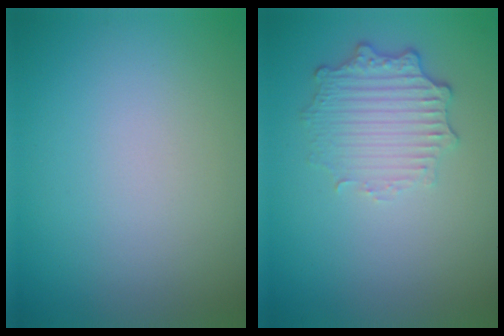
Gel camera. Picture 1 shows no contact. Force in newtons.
{"total": 3.5, "press": 2.8, "slide": 2.1}